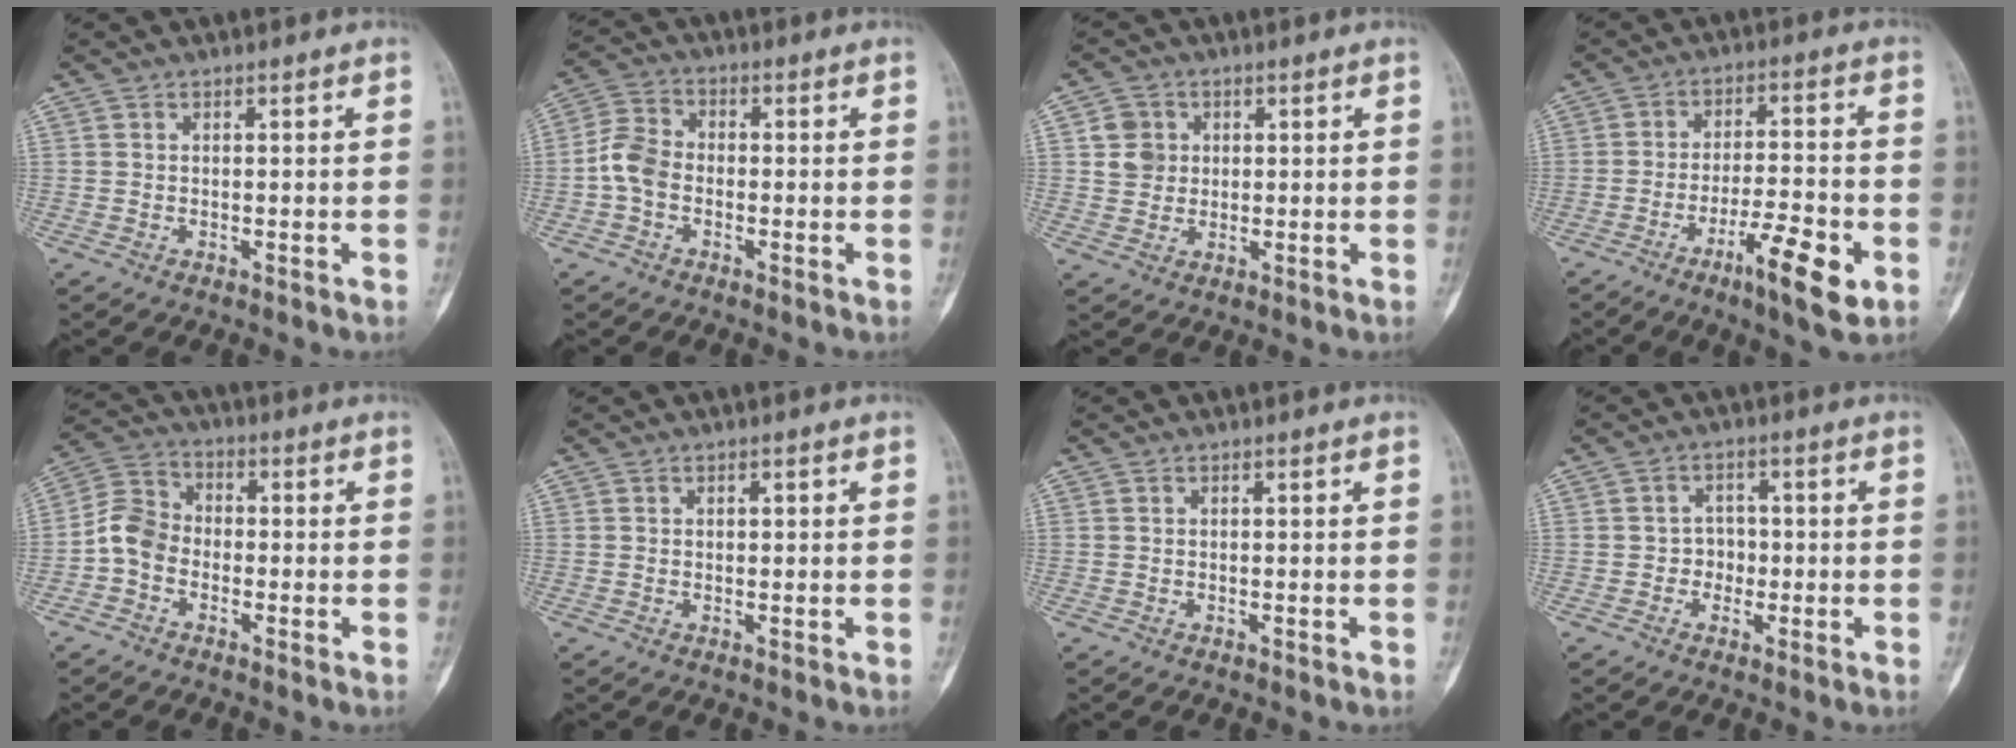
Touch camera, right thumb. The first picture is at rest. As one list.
[{"total": 6.1, "force": [-1.5, 4.4, 3.9], "torque": [-0.074, 0.019, -0.043]}, {"total": 5.0, "force": [0.9, 4.6, 1.7], "torque": [-0.006, 0.002, 0.014]}, {"total": 11.1, "force": [-5.1, 2.4, 9.5], "torque": [-0.152, 0.022, -0.082]}, {"total": 6.5, "force": [-2.2, 5.3, 3.0], "torque": [-0.045, 0.027, -0.058]}, {"total": 0.8, "force": [0.3, 0.5, 0.6], "torque": [-0.001, 0.002, 0.004]}, {"total": 0.0}, {"total": 3.1, "force": [-0.8, 2.8, 1.1], "torque": [0.014, 0.012, -0.020]}]